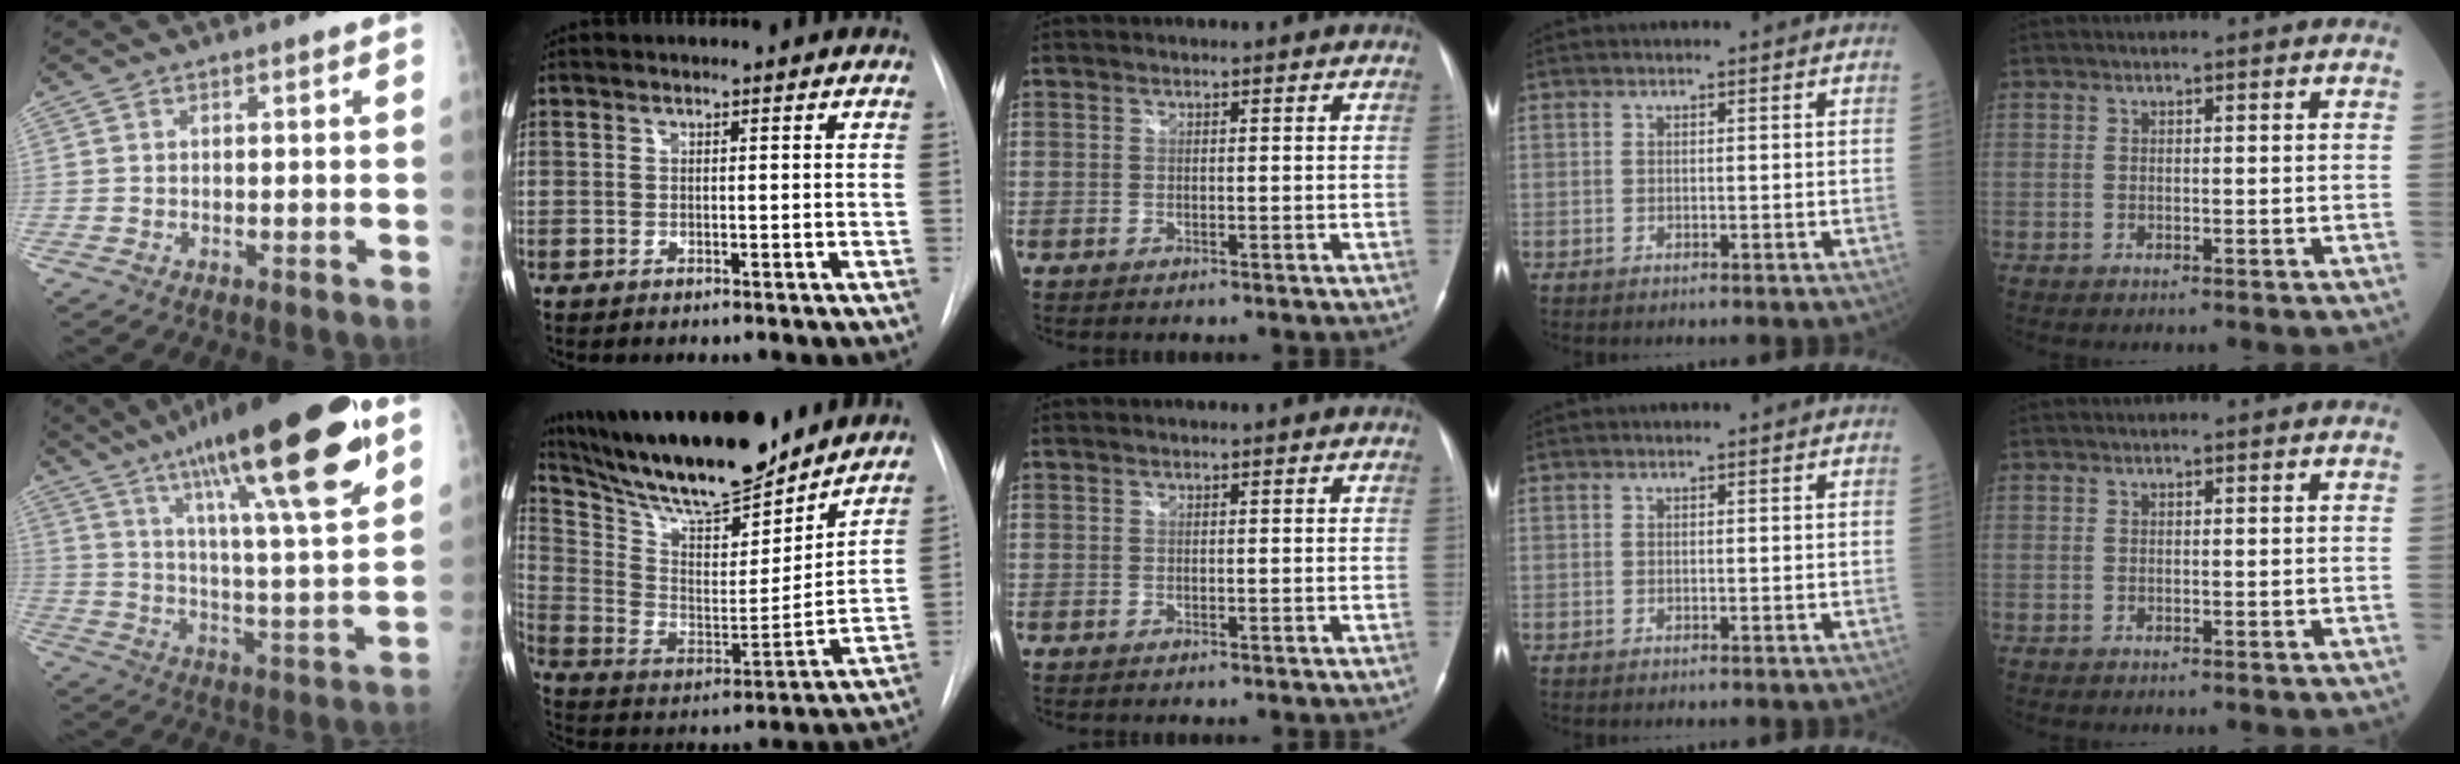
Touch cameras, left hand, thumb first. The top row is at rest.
{"thumb": {"total": 28.6, "force": [16.5, 5.0, 22.8], "torque": [-0.357, -0.040, 0.265]}, "index": {"total": 23.7, "force": [20.8, 4.6, 10.5], "torque": [-0.192, -0.007, 0.334]}}